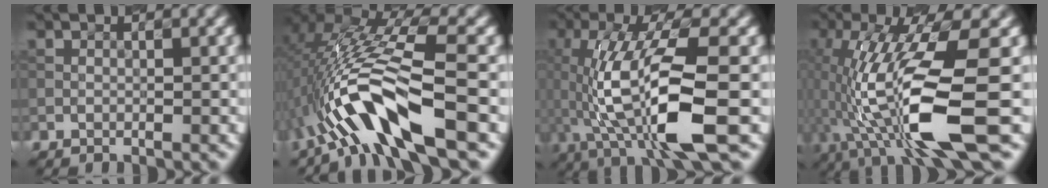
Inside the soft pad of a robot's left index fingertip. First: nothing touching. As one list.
[{"total": 10.1, "force": [-2.7, 2.7, 9.3], "torque": [-0.186, 0.019, -0.050]}, {"total": 9.9, "force": [-2.3, 2.5, 9.3], "torque": [-0.185, -0.004, -0.040]}, {"total": 11.7, "force": [-2.6, 2.6, 11.1], "torque": [-0.223, -0.008, -0.042]}]